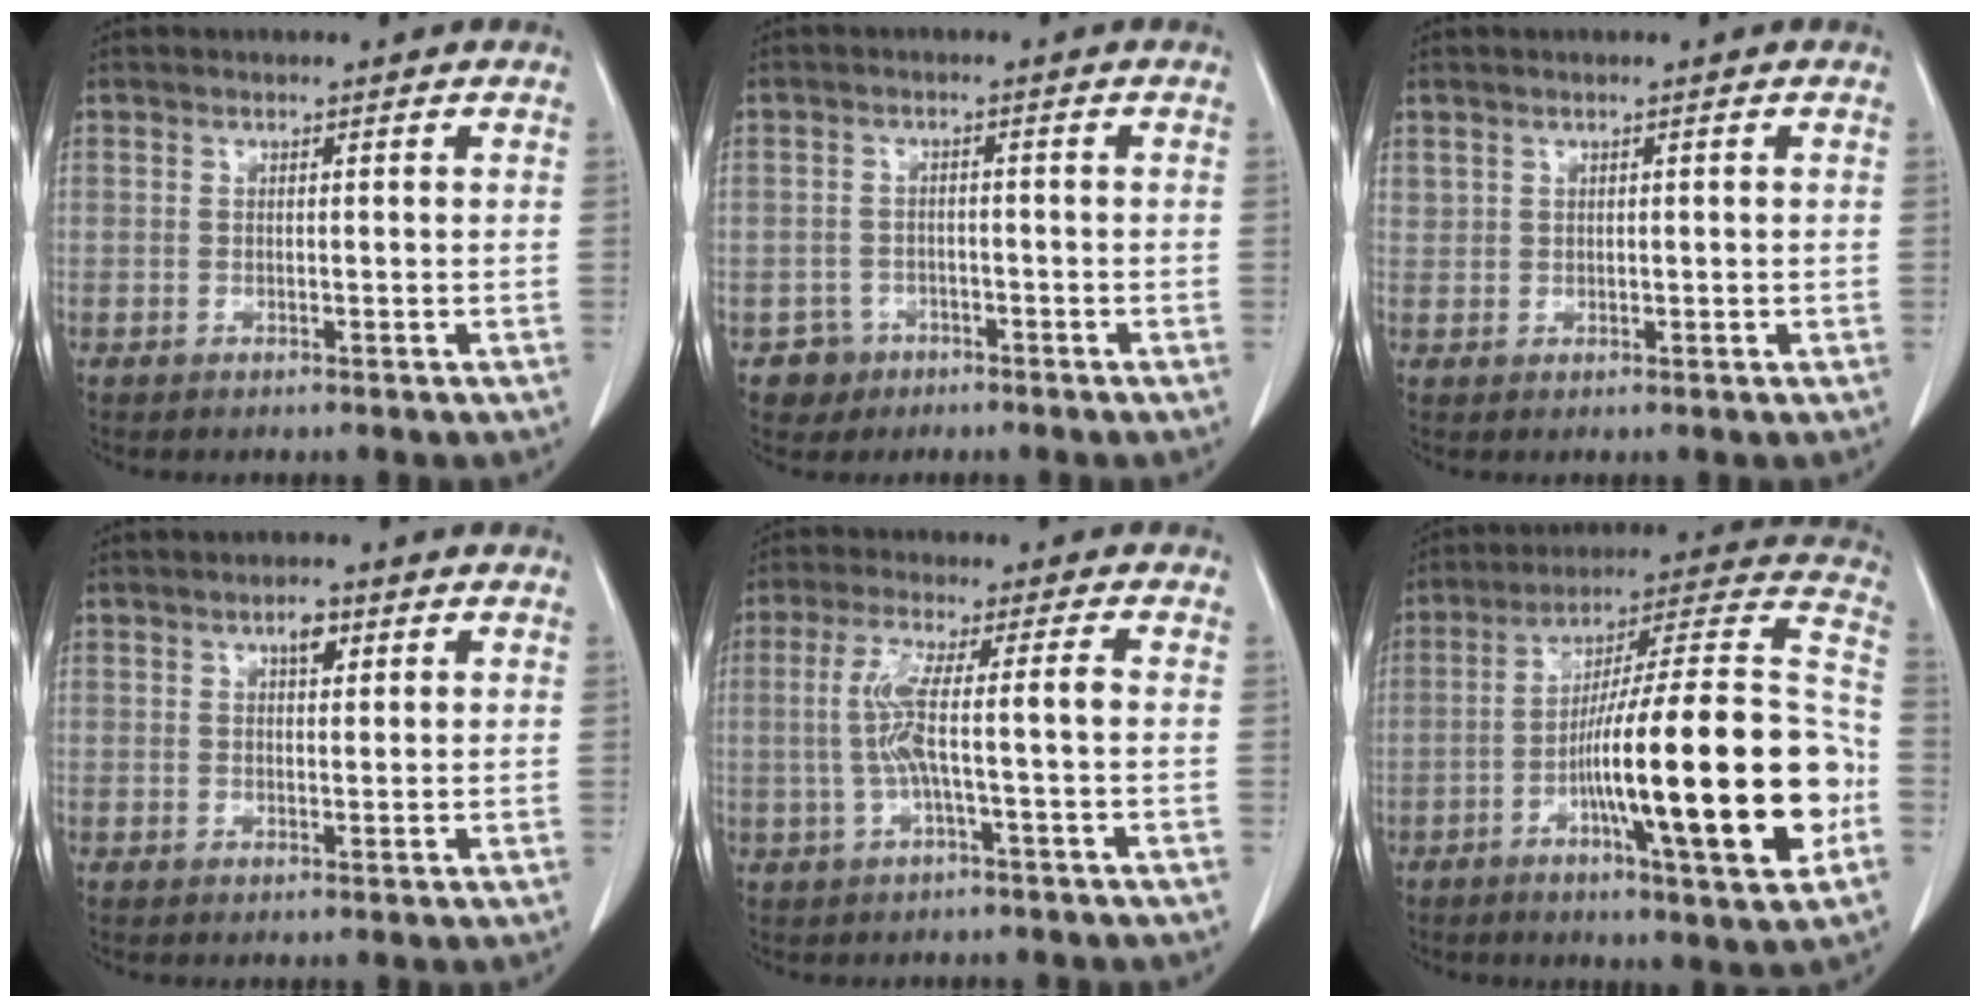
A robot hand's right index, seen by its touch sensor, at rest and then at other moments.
{"total": 3.6, "force": [-1.8, 3.1, -0.3], "torque": [0.010, 0.015, -0.029]}
{"total": 1.2, "force": [0.9, 0.9, 0.2], "torque": [0.003, 0.004, 0.019]}
{"total": 2.5, "force": [1.2, 1.1, 1.9], "torque": [-0.031, 0.002, 0.020]}
{"total": 6.3, "force": [-0.6, 0.0, 6.3], "torque": [-0.134, 0.016, -0.009]}
{"total": 25.1, "force": [-6.9, 1.9, 24.1], "torque": [-0.330, 0.004, -0.111]}